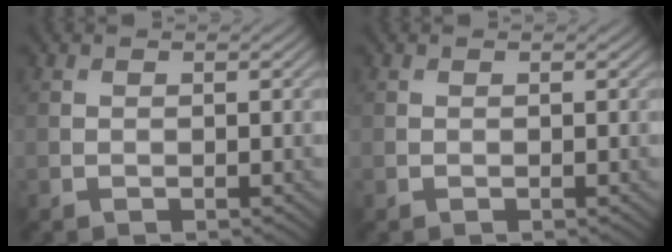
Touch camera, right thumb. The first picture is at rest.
{"total": 0.0}